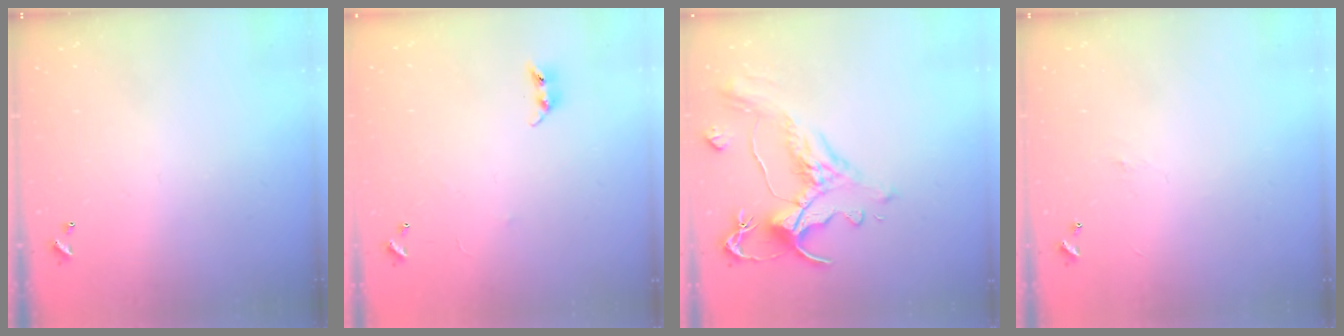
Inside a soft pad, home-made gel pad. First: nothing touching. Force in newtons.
{"total": 6.5, "press": 6.5, "slide": 0.4}
{"total": 1.6, "press": 0.0, "slide": 1.6}
{"total": 1.8, "press": 1.7, "slide": 0.6}